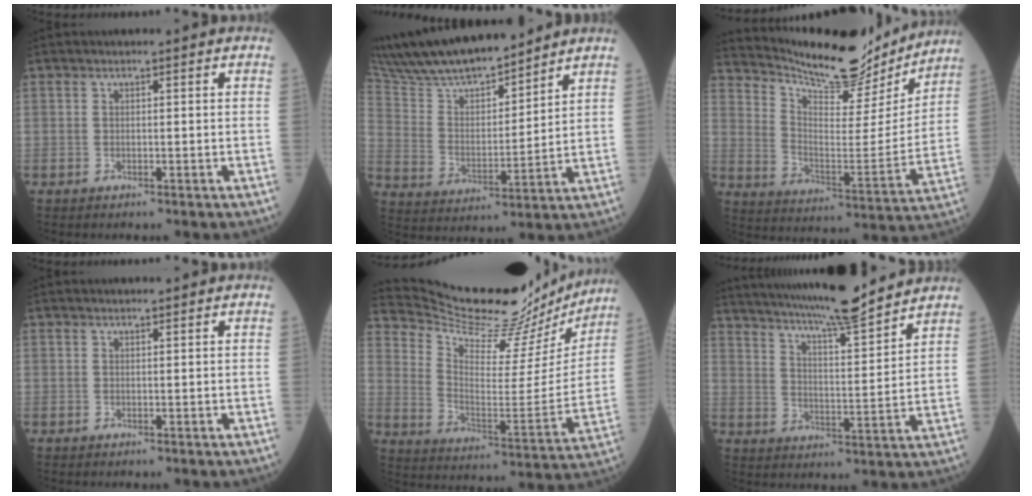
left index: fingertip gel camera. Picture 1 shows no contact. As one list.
[{"total": 17.8, "force": [15.8, 2.9, 7.6], "torque": [-0.142, 0.017, 0.289]}, {"total": 19.2, "force": [17.9, 3.7, 5.7], "torque": [-0.108, -0.033, 0.266]}, {"total": 0.6, "force": [0.6, 0.0, 0.2], "torque": [-0.006, 0.001, 0.009]}, {"total": 25.7, "force": [24.1, 4.2, 7.7], "torque": [-0.132, -0.062, 0.335]}, {"total": 16.8, "force": [15.1, 0.4, 7.4], "torque": [-0.133, -0.002, 0.231]}]